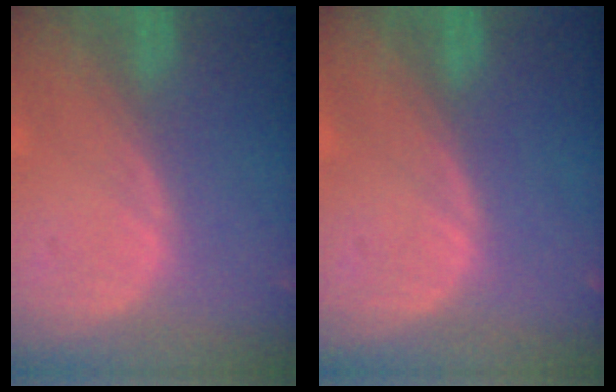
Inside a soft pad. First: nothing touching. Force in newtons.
{"total": 0.0}